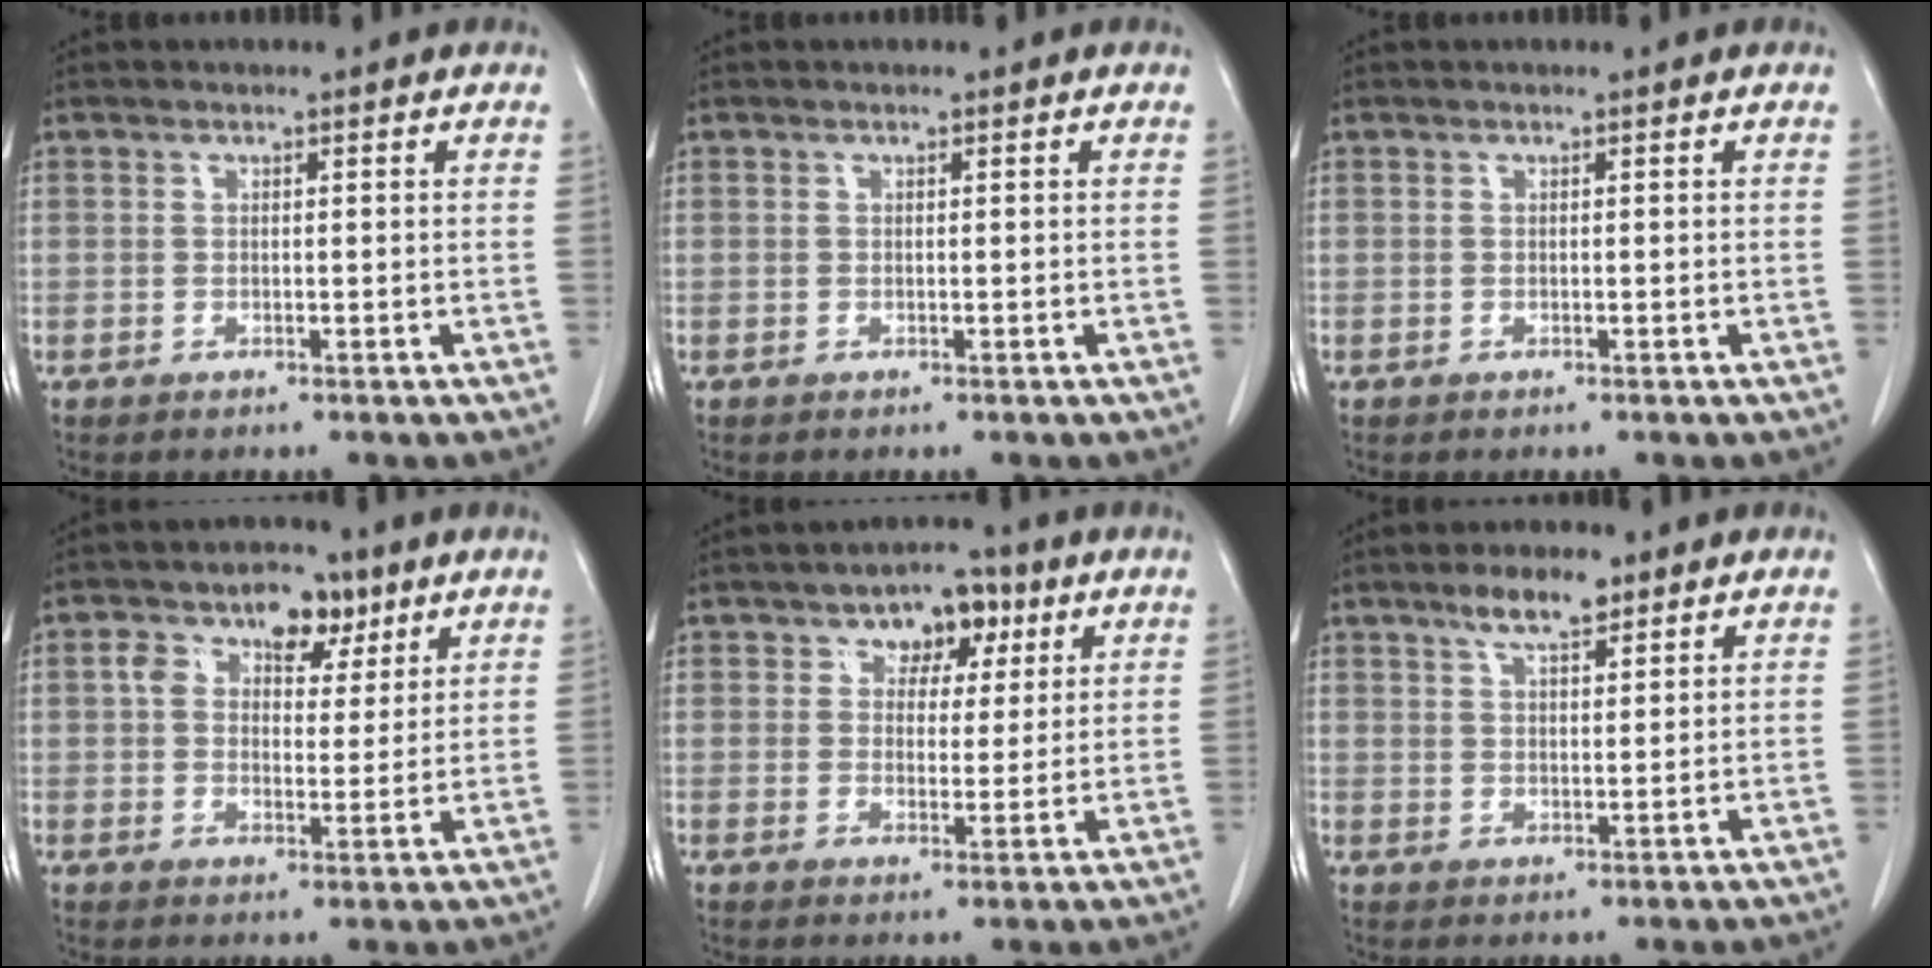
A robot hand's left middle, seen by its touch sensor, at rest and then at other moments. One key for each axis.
{"total": 0.0}
{"total": 0.0}
{"total": 8.6, "fx": 4.1, "fy": 5.3, "fz": 5.4, "tx": -0.082, "ty": 0.025, "tz": 0.063}
{"total": 6.4, "fx": 3.2, "fy": 4.0, "fz": 3.7, "tx": -0.046, "ty": 0.017, "tz": 0.046}
{"total": 5.3, "fx": 3.7, "fy": 1.5, "fz": 3.4, "tx": -0.066, "ty": 0.006, "tz": 0.064}